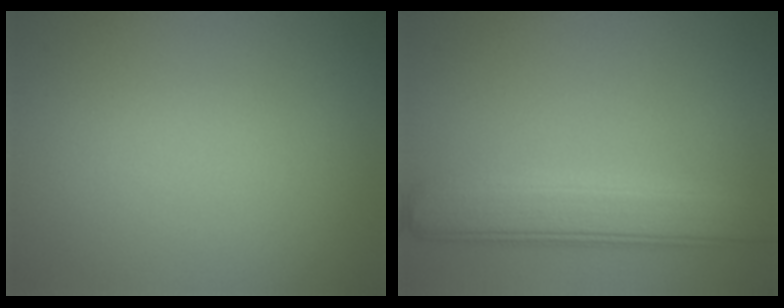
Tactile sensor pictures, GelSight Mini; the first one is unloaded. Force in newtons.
{"total": 5.3, "press": 5.3, "slide": 0.4}